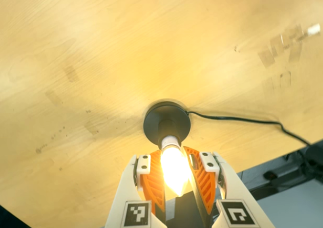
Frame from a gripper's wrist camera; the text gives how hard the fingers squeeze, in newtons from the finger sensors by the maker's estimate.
{"total": 14.4, "left": 13.4, "right": 15.3}